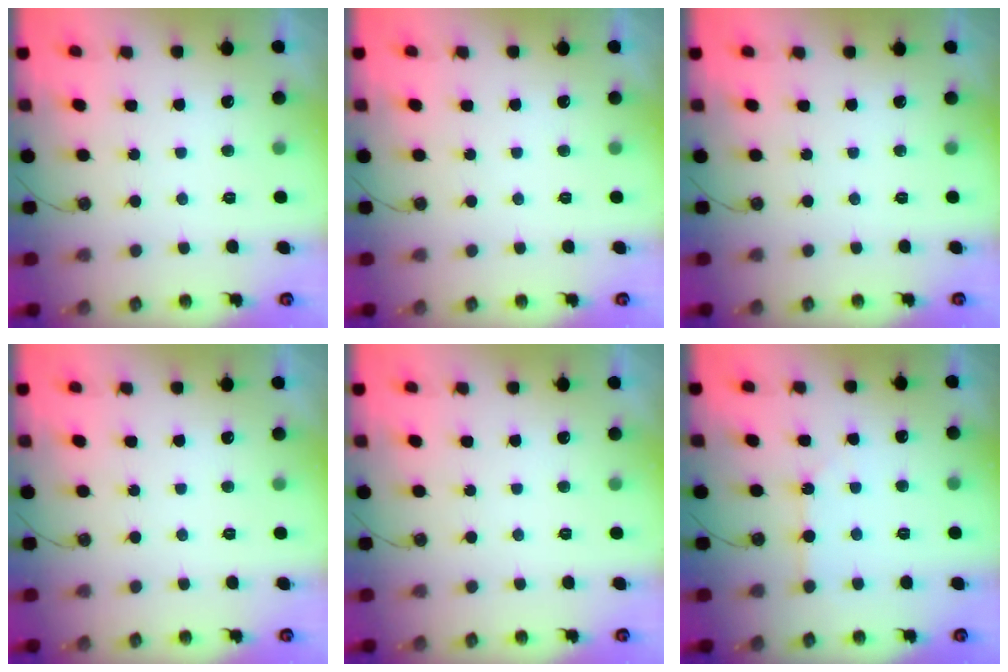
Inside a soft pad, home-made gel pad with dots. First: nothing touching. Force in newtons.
{"total": 0.8, "press": 0.5, "slide": 0.6}
{"total": 0.0}
{"total": 0.0}
{"total": 0.0}
{"total": 2.7, "press": 2.7, "slide": 0.3}